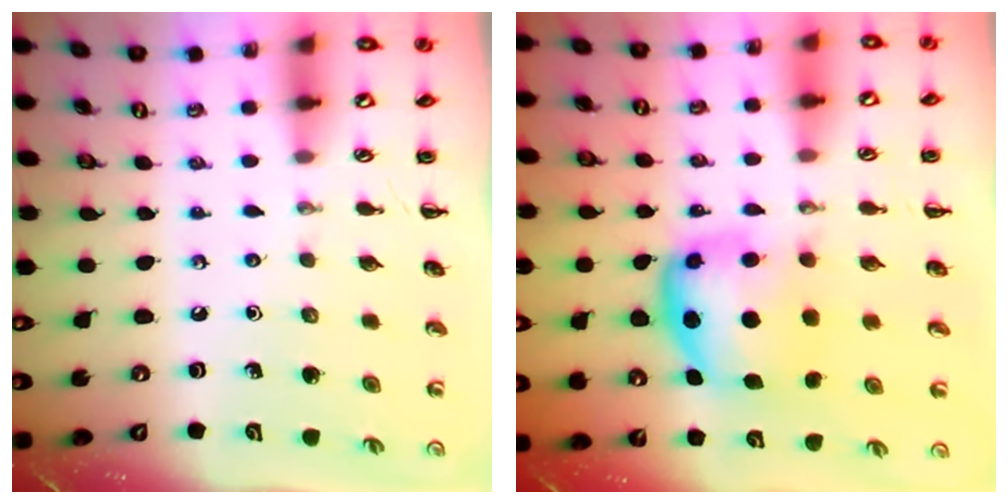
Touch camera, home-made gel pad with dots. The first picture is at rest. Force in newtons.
{"total": 7.1, "press": 7.0, "slide": 1.1}